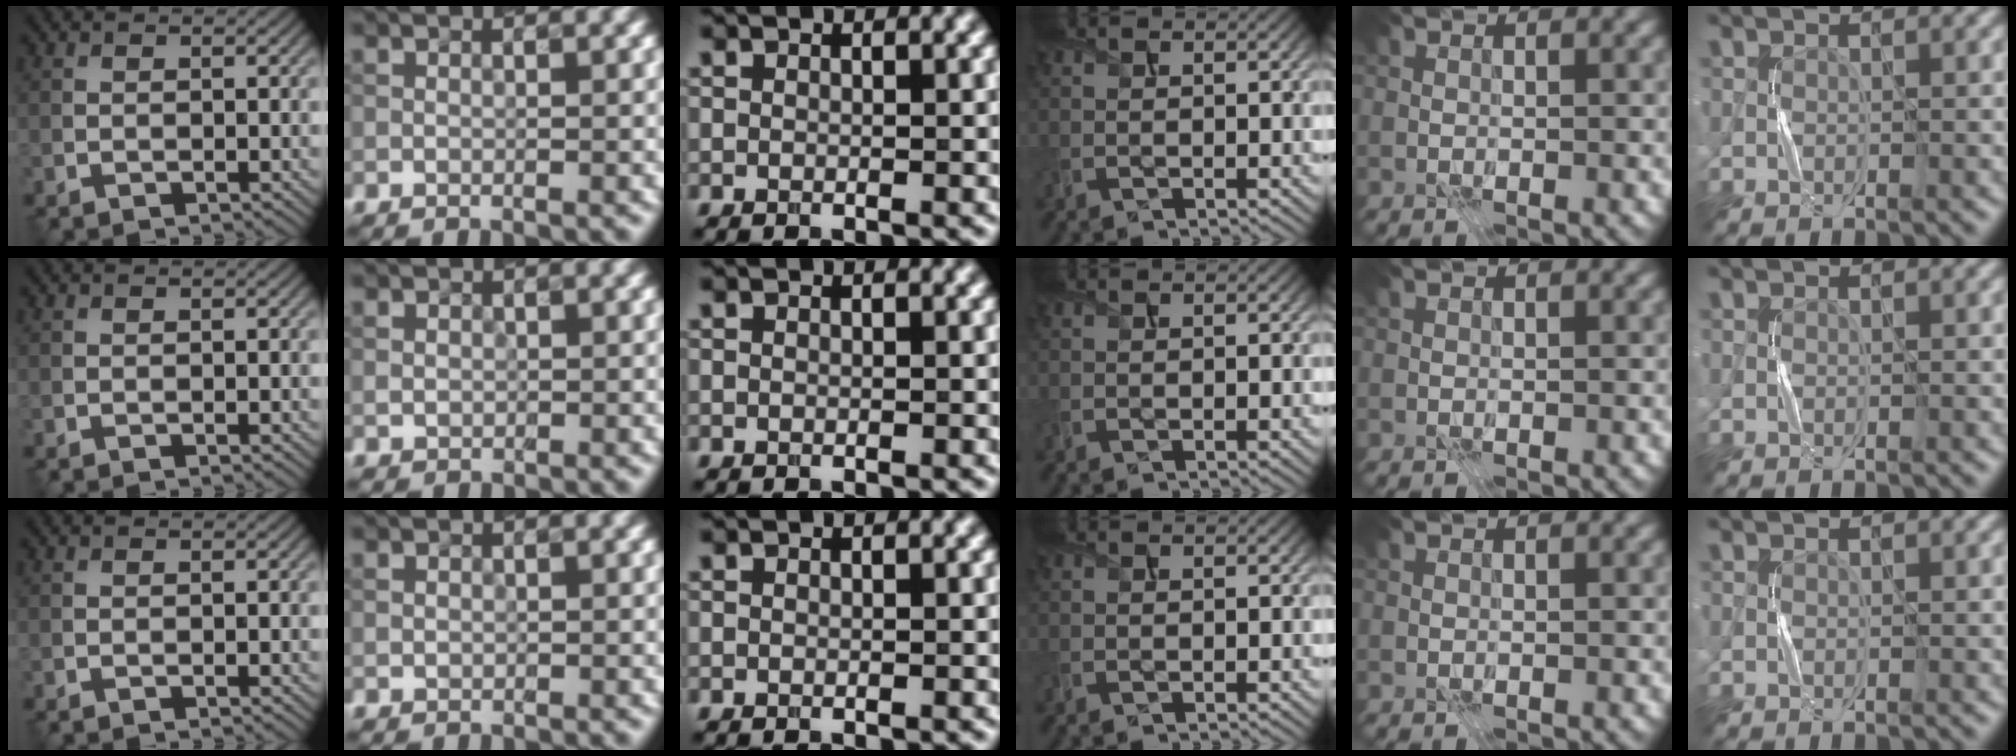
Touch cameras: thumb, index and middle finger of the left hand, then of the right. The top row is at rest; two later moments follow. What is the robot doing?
{"motion": "press", "object": "calculator"}